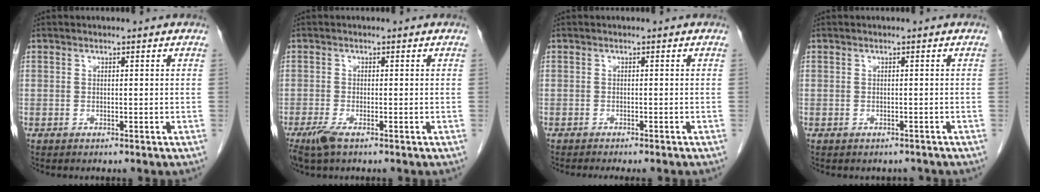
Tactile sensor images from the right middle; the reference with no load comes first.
{"total": 2.9, "force": [-1.8, 0.6, 2.2], "torque": [-0.049, -0.007, -0.036]}
{"total": 5.2, "force": [-4.6, 0.6, 2.4], "torque": [-0.022, -0.007, -0.060]}
{"total": 1.3, "force": [-1.1, 0.7, 0.1], "torque": [-0.004, 0.001, -0.016]}